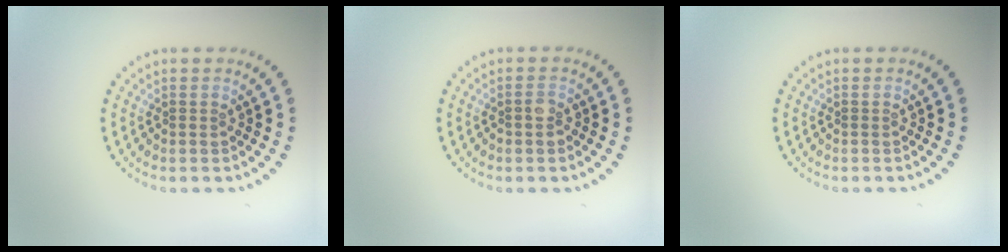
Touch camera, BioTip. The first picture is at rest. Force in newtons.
{"total": 1.0, "press": 0.9, "slide": 0.4}
{"total": 0.0}